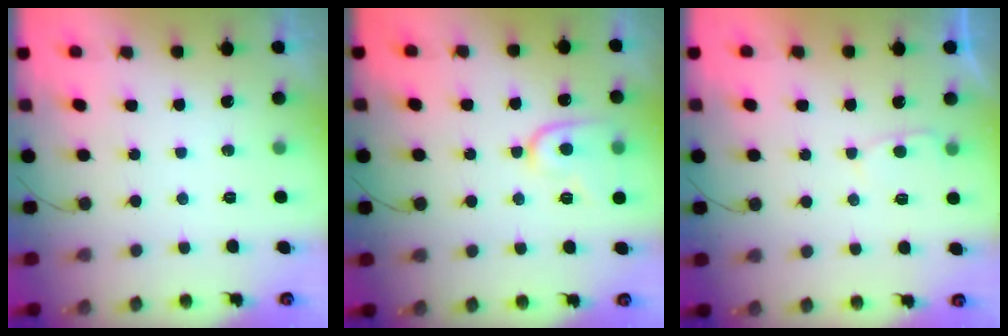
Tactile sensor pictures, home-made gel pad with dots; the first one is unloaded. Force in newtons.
{"total": 10.7, "press": 10.6, "slide": 1.0}
{"total": 2.7, "press": 2.7, "slide": 0.4}